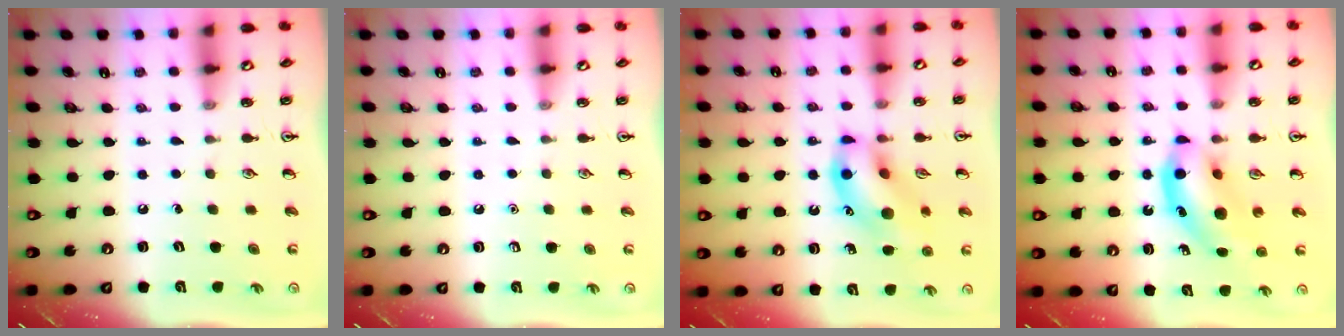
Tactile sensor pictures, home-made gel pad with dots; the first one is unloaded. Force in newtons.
{"total": 0.0}
{"total": 12.6, "press": 12.4, "slide": 2.1}
{"total": 10.7, "press": 10.2, "slide": 3.1}